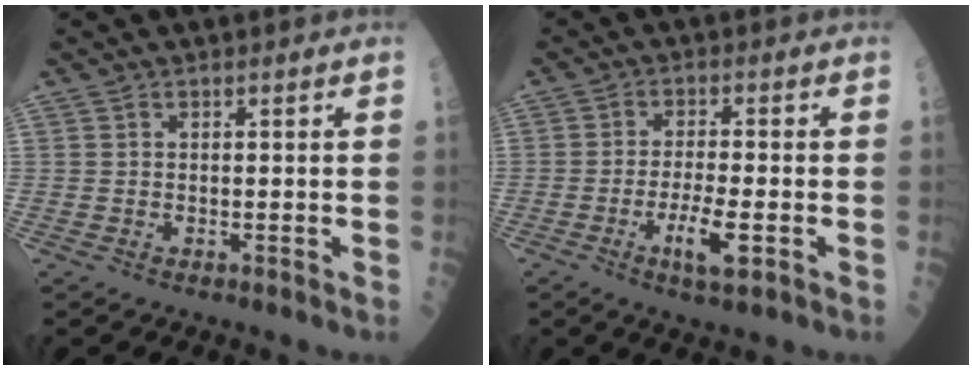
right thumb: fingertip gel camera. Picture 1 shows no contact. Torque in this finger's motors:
{"motor_torque": [-0.10, 0.15, 0.01, -0.08, 0.06]}